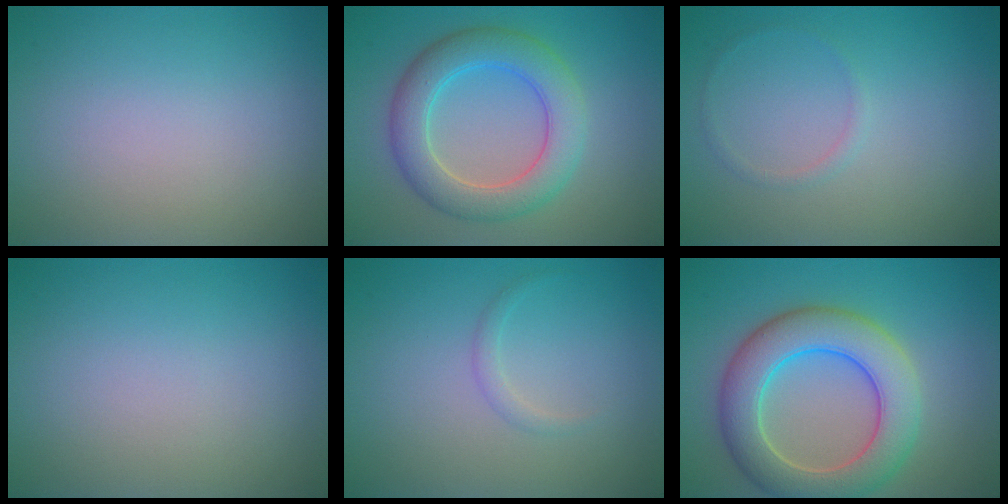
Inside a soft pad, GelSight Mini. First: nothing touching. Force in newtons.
{"total": 5.8, "press": 5.8, "slide": 0.3}
{"total": 0.8, "press": 0.8, "slide": 0.1}
{"total": 0.0}
{"total": 0.9, "press": 0.9, "slide": 0.0}
{"total": 7.7, "press": 7.7, "slide": 0.5}